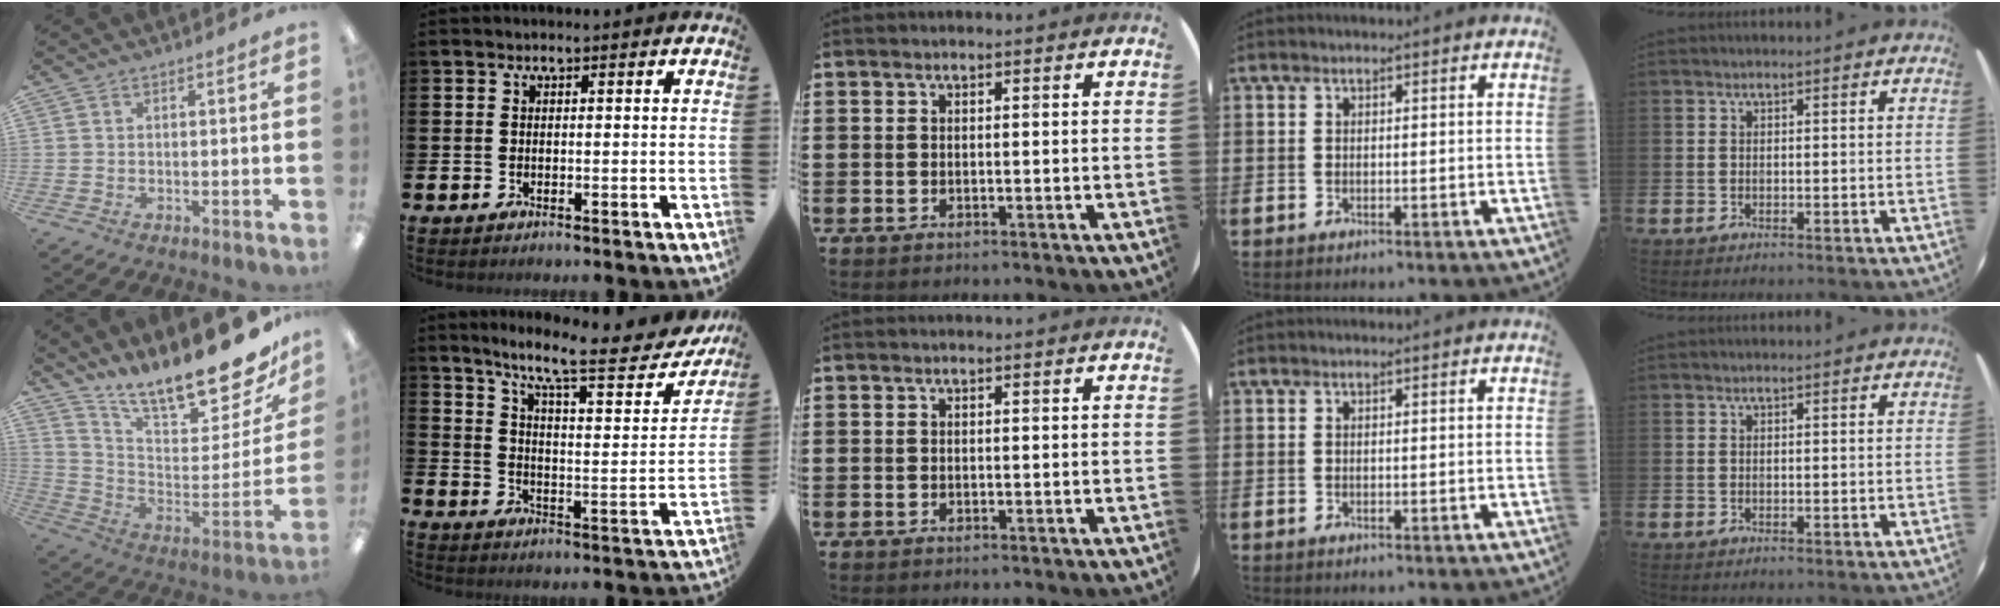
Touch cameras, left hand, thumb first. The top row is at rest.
{"thumb": {"total": 17.7, "force": [15.0, 4.0, 8.6], "torque": [-0.116, -0.127, 0.247]}, "index": {"total": 10.9, "force": [8.8, 1.7, 6.2], "torque": [-0.131, -0.052, 0.138]}}